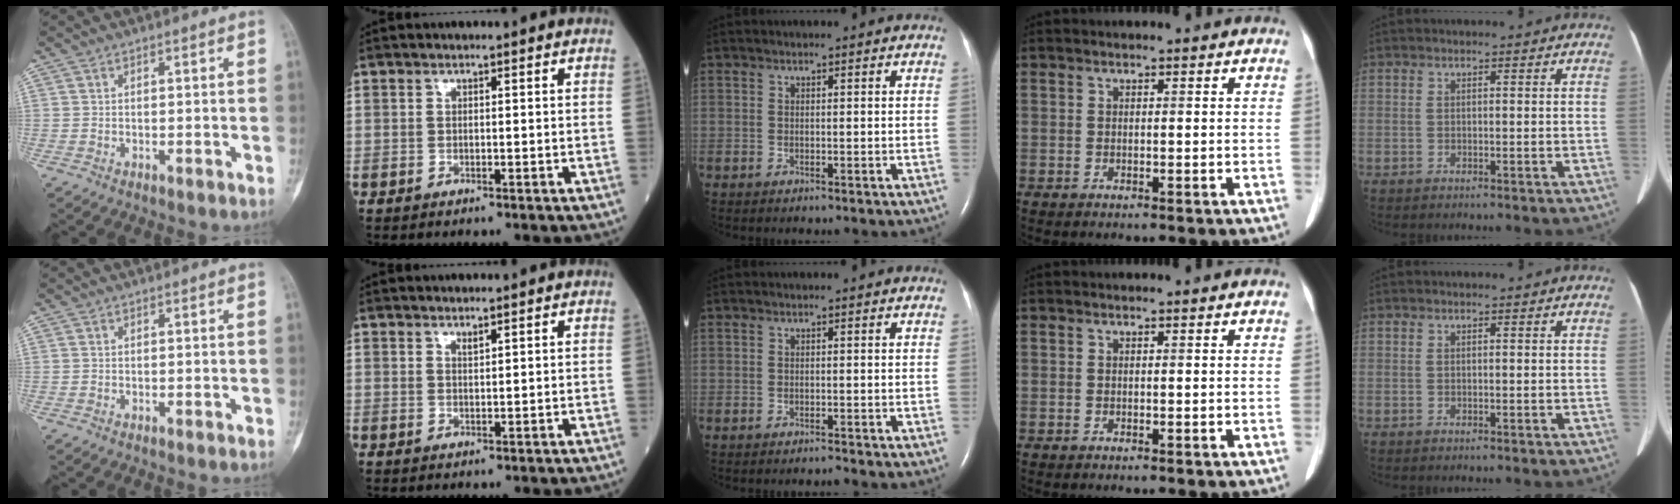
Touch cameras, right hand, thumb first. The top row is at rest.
{"index": {"total": 0.9, "force": [0.8, 0.1, 0.5], "torque": [-0.013, -0.005, 0.016]}, "middle": {"total": 0.6, "force": [-0.6, -0.1, 0.1], "torque": [-0.004, -0.002, -0.009]}}